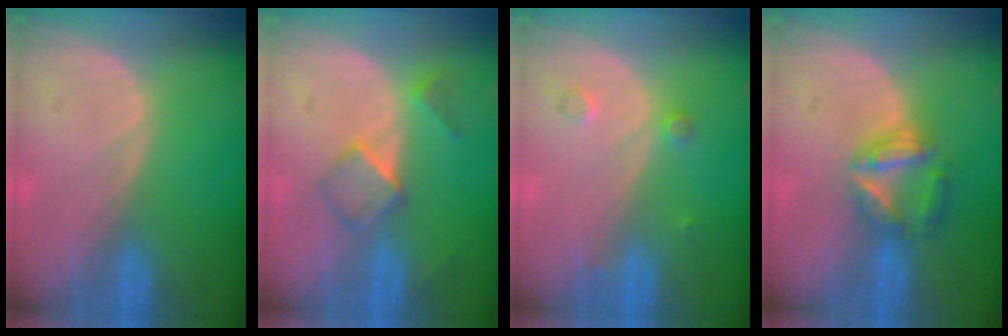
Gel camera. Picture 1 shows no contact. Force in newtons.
{"total": 5.1, "press": 4.4, "slide": 2.6}
{"total": 1.7, "press": 1.7, "slide": 0.3}
{"total": 6.0, "press": 5.4, "slide": 2.4}